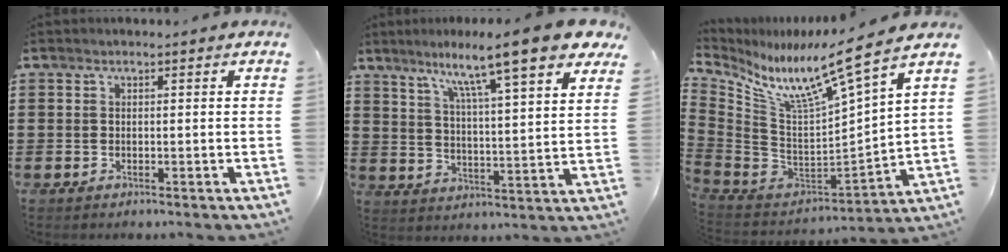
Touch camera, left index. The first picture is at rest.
{"total": 11.3, "force": [8.8, 0.1, 7.1], "torque": [-0.136, -0.057, 0.132]}
{"total": 9.5, "force": [6.6, -0.6, 6.8], "torque": [-0.142, -0.072, 0.094]}